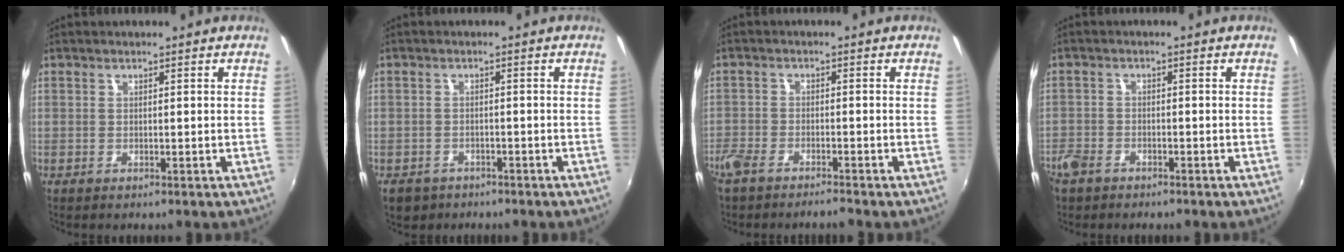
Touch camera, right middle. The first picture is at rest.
{"total": 4.8, "force": [-3.1, 3.3, 1.5], "torque": [-0.044, -0.010, -0.046]}
{"total": 5.5, "force": [-4.6, 1.5, 2.6], "torque": [-0.075, -0.015, -0.091]}
{"total": 4.9, "force": [-3.5, 2.9, 1.9], "torque": [-0.053, -0.004, -0.067]}